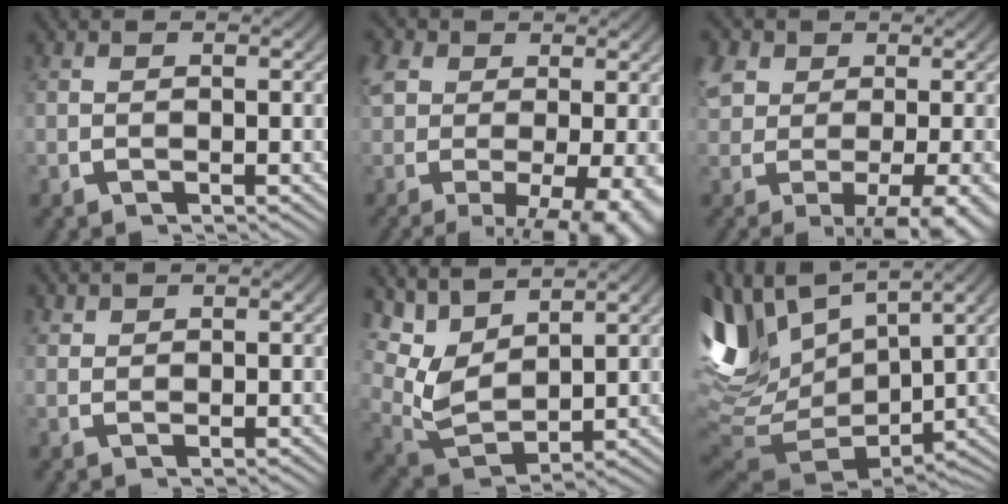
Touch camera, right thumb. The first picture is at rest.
{"total": 8.6, "force": [-2.7, 4.9, 6.6], "torque": [-0.106, -0.037, -0.017]}
{"total": 6.4, "force": [-1.5, 3.6, 5.1], "torque": [-0.096, -0.027, 0.002]}
{"total": 1.2, "force": [1.2, 0.0, 0.1], "torque": [0.002, 0.003, 0.028]}
{"total": 7.6, "force": [1.6, 5.0, 5.4], "torque": [-0.132, -0.020, 0.038]}
{"total": 12.8, "force": [1.1, 8.1, 9.9], "torque": [-0.239, -0.042, 0.046]}